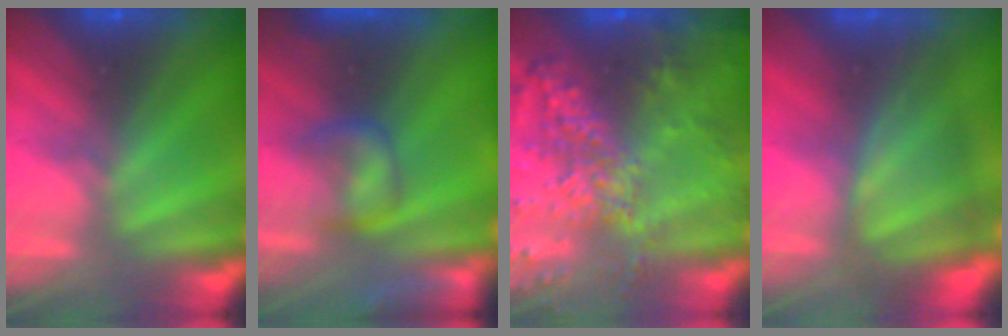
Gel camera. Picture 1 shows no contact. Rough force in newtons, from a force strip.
{"total": 7.0}
{"total": 5.8}
{"total": 4.9}